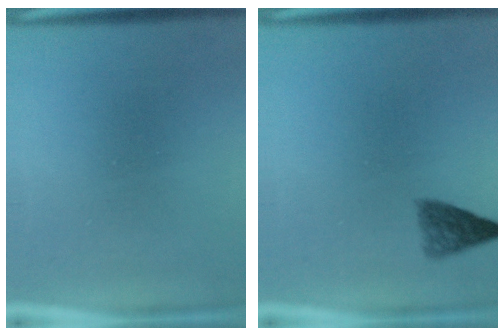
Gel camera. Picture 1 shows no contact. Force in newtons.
{"total": 2.9}